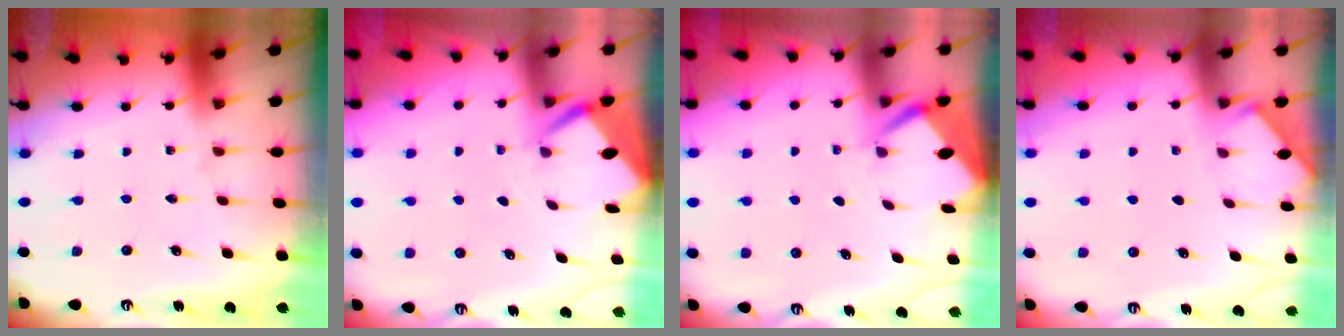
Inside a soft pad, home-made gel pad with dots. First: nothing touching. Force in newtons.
{"total": 2.6, "press": 2.6, "slide": 0.3}
{"total": 2.5, "press": 2.5, "slide": 0.3}
{"total": 2.0, "press": 2.0, "slide": 0.3}